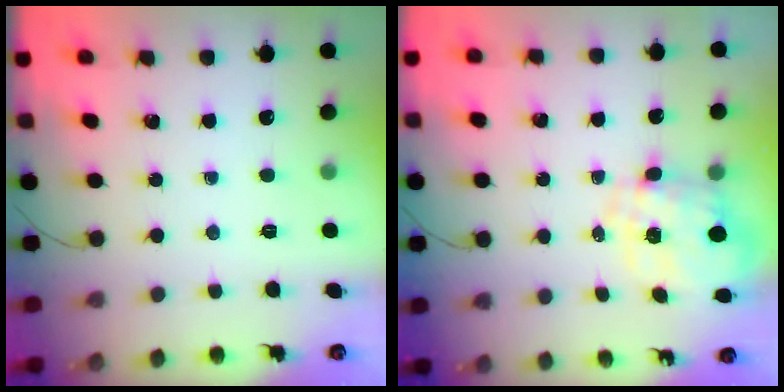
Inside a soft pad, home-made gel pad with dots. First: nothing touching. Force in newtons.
{"total": 2.2, "press": 1.8, "slide": 1.3}